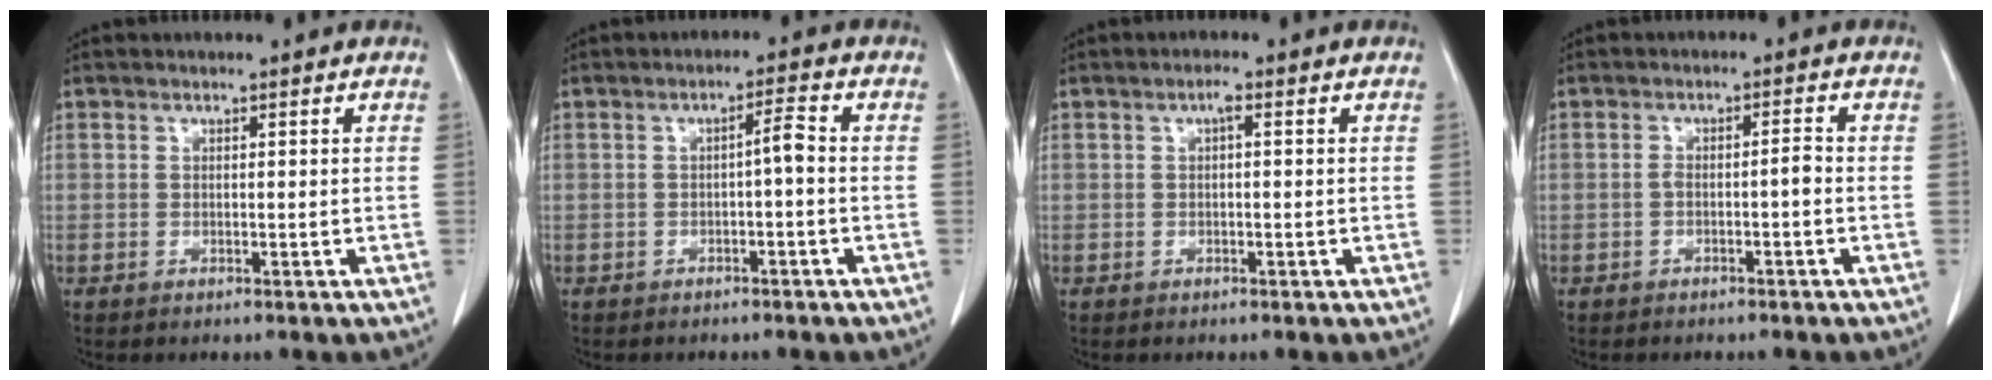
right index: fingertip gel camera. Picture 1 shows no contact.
{"total": 2.4, "force": [-0.6, 0.1, 2.4], "torque": [-0.036, 0.005, -0.010]}
{"total": 1.2, "force": [0.3, 0.3, 1.1], "torque": [-0.019, 0.004, 0.003]}
{"total": 2.0, "force": [-0.8, 0.2, 1.8], "torque": [-0.031, 0.006, -0.013]}